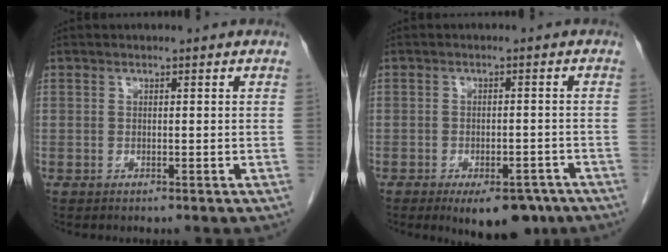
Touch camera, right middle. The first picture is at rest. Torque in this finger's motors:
{"motor_torque": [0.20, -0.16, 0.11, 0.05]}